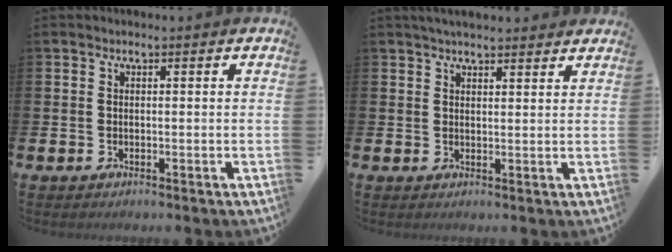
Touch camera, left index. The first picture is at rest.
{"total": 3.0, "force": [2.9, 0.4, 0.6], "torque": [-0.013, -0.008, 0.052]}